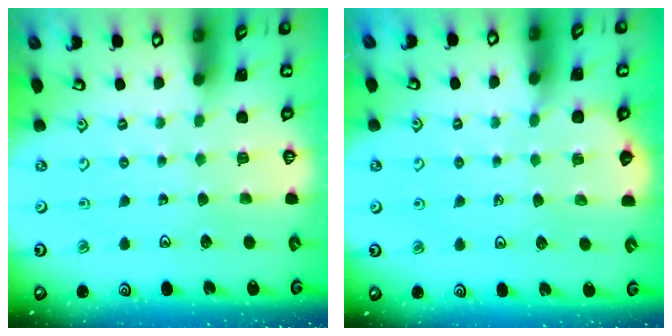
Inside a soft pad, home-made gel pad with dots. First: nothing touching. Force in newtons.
{"total": 2.4, "press": 2.4, "slide": 0.2}